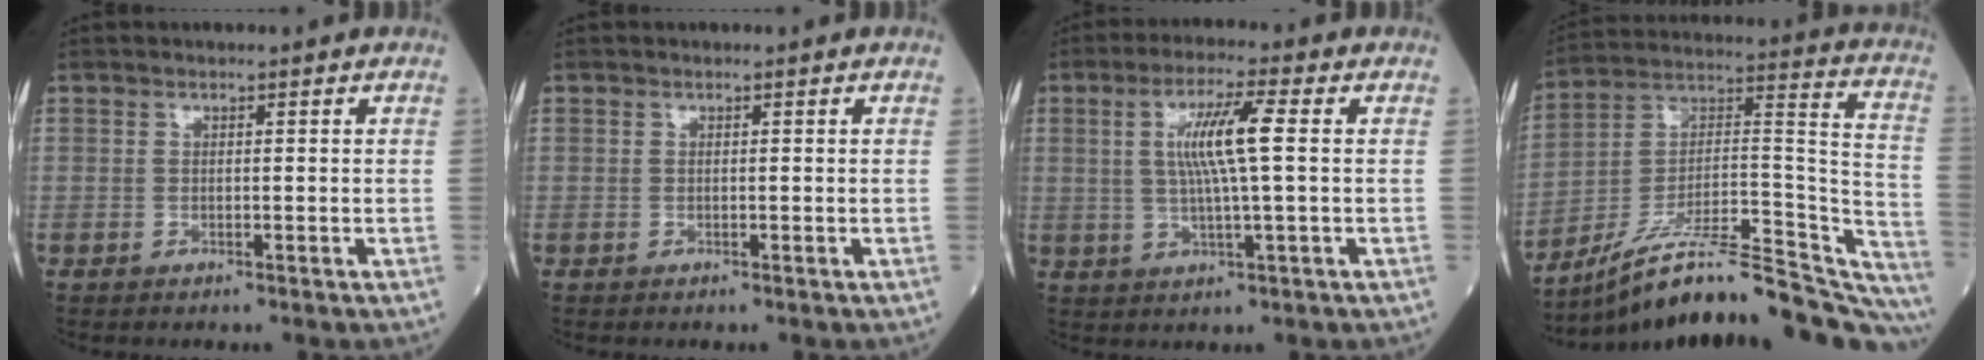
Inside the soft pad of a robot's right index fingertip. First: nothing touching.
{"total": 0.0}
{"total": 7.9, "force": [1.3, 0.0, 7.8], "torque": [-0.147, 0.003, 0.024]}
{"total": 30.7, "force": [-26.9, 3.9, 14.3], "torque": [-0.130, 0.019, -0.392]}